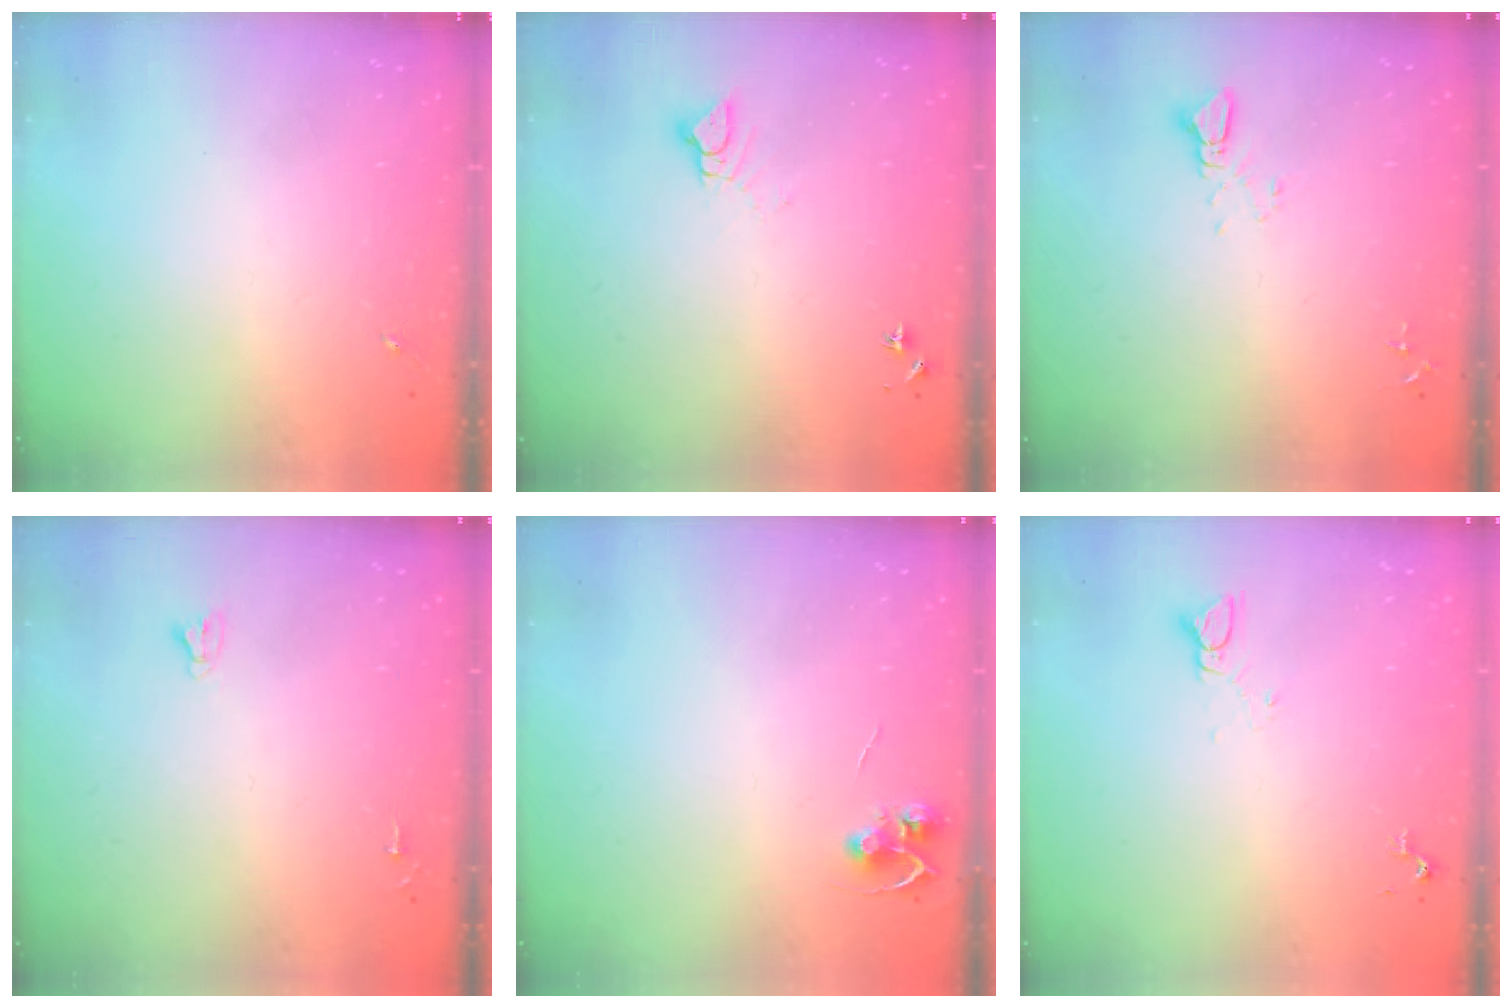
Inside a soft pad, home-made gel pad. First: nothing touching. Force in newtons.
{"total": 4.2, "press": 4.2, "slide": 0.3}
{"total": 2.5, "press": 2.5, "slide": 0.1}
{"total": 2.7, "press": 2.7, "slide": 0.2}
{"total": 5.7, "press": 5.6, "slide": 0.4}
{"total": 3.2, "press": 3.2, "slide": 0.2}